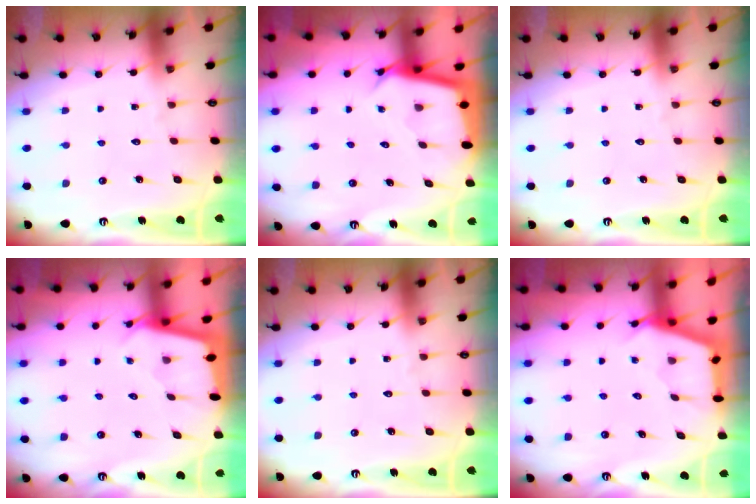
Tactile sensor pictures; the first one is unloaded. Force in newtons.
{"total": 2.9, "press": 2.9, "slide": 0.1}
{"total": 0.0}
{"total": 1.8, "press": 1.8, "slide": 0.2}
{"total": 0.0}
{"total": 2.0, "press": 2.0, "slide": 0.2}